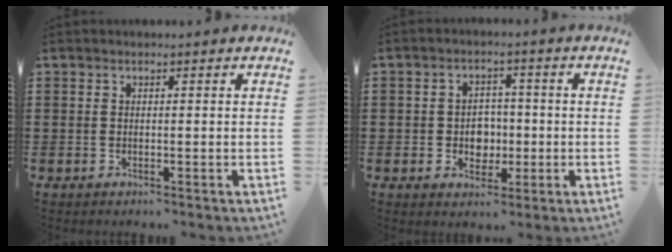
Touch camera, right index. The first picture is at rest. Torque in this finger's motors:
{"motor_torque": [0.07, 0.10, 0.11, 0.01]}